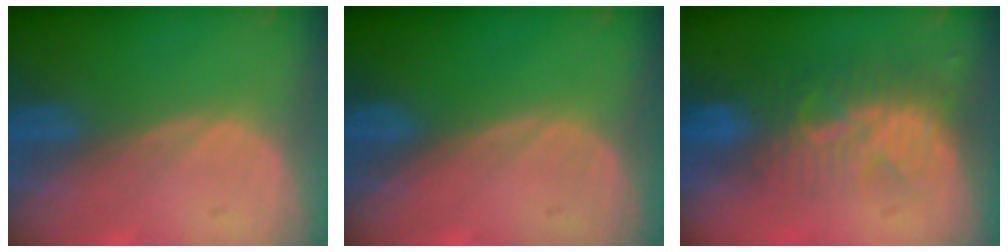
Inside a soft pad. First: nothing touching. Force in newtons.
{"total": 0.0}
{"total": 8.4, "press": 7.6, "slide": 3.6}